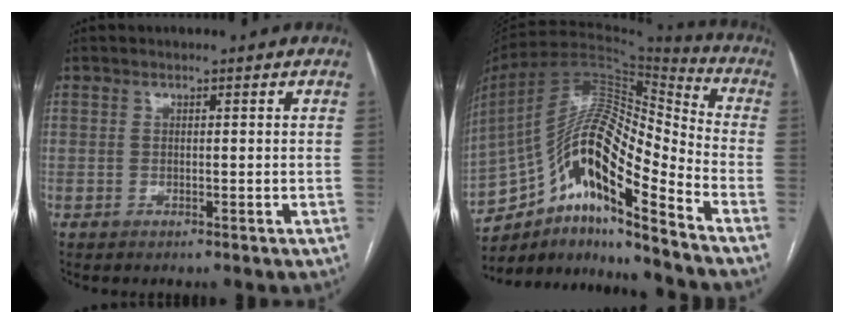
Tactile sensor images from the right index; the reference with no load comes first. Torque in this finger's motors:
{"motor_torque": [0.94, -0.95, 0.67, 0.19]}